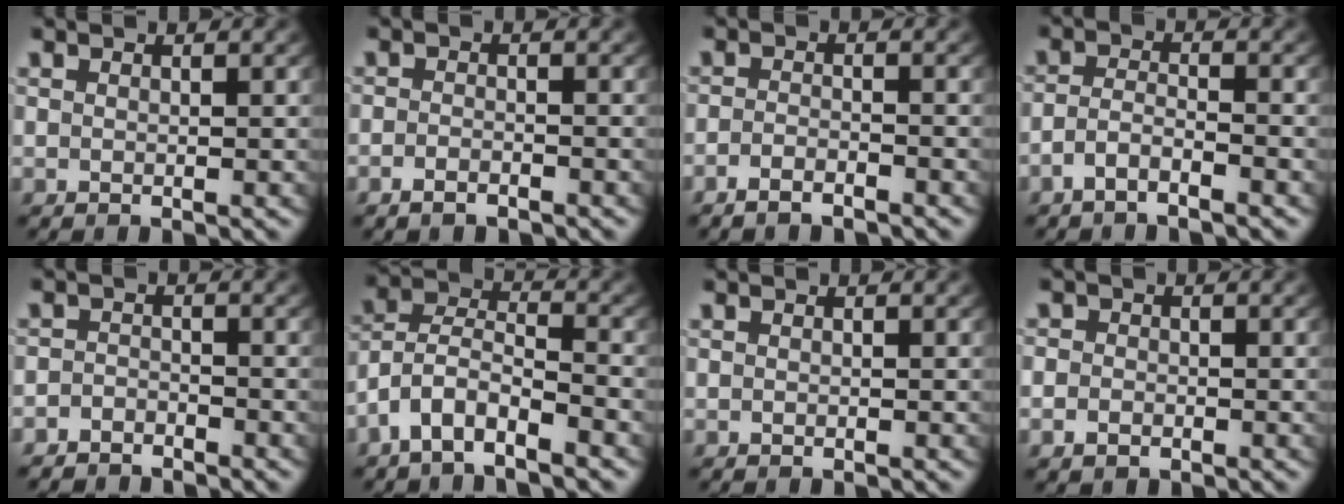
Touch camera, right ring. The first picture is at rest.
{"total": 1.7, "force": [-1.5, 0.4, 0.4], "torque": [-0.015, -0.007, -0.025]}
{"total": 2.4, "force": [-2.2, 0.4, 0.6], "torque": [-0.018, -0.008, -0.037]}
{"total": 2.8, "force": [-2.2, 1.0, 1.3], "torque": [-0.028, -0.010, -0.039]}
{"total": 2.9, "force": [-2.7, 1.1, -0.3], "torque": [0.001, -0.019, -0.043]}
{"total": 7.0, "force": [-2.0, 5.9, 3.2], "torque": [-0.094, -0.022, -0.045]}
{"total": 0.0}
{"total": 2.0, "force": [-0.9, 1.6, 0.5], "torque": [-0.015, -0.011, -0.013]}